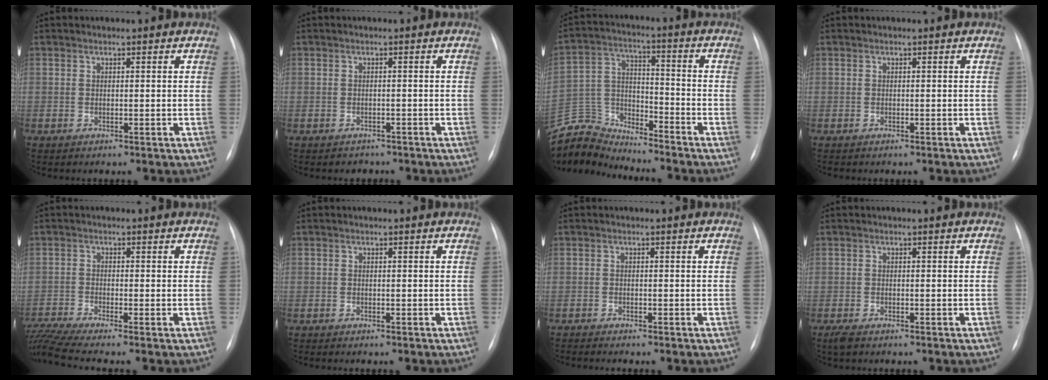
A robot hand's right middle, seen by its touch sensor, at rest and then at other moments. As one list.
[{"total": 1.6, "force": [-1.3, 1.0, -0.3], "torque": [-0.002, 0.003, -0.019]}, {"total": 9.5, "force": [-9.3, 0.7, -1.7], "torque": [0.028, 0.036, -0.182]}, {"total": 0.0}, {"total": 6.6, "force": [-5.6, -1.2, 3.2], "torque": [-0.078, -0.006, -0.106]}, {"total": 0.0}, {"total": 1.3, "force": [-1.2, -0.2, 0.4], "torque": [-0.007, -0.004, -0.020]}, {"total": 1.7, "force": [-1.2, 0.6, 1.0], "torque": [-0.024, -0.004, -0.020]}]